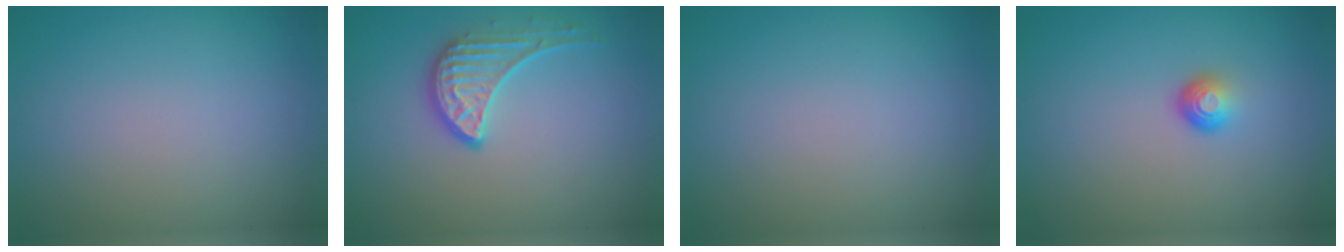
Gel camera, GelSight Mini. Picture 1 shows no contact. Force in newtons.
{"total": 2.7, "press": 2.2, "slide": 1.6}
{"total": 0.0}
{"total": 1.8, "press": 1.1, "slide": 1.4}